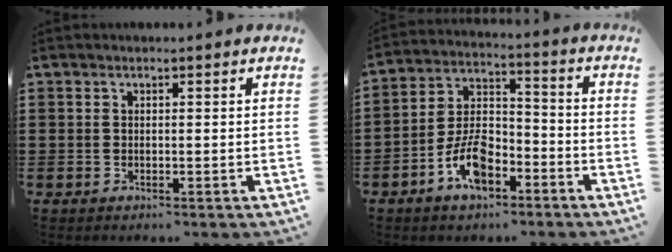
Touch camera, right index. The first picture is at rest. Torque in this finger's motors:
{"motor_torque": [2.14, 0.00, 1.05, 0.15]}